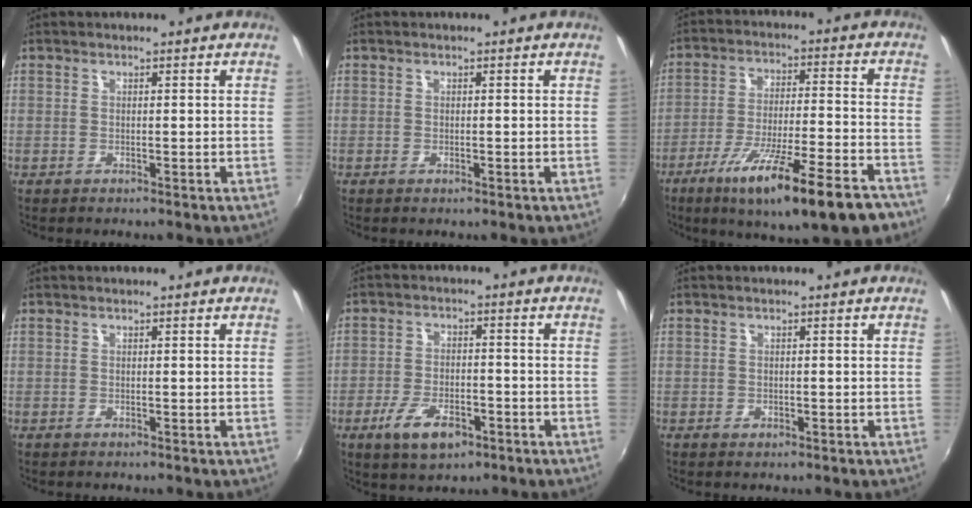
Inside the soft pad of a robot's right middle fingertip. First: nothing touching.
{"total": 0.0}
{"total": 20.2, "force": [-13.3, 3.1, 14.9], "torque": [-0.249, -0.056, -0.202]}
{"total": 0.0}
{"total": 8.5, "force": [-4.6, 3.8, 6.0], "torque": [-0.133, -0.010, -0.075]}
{"total": 0.8, "force": [-0.4, 0.5, 0.4], "torque": [-0.006, -0.002, -0.007]}